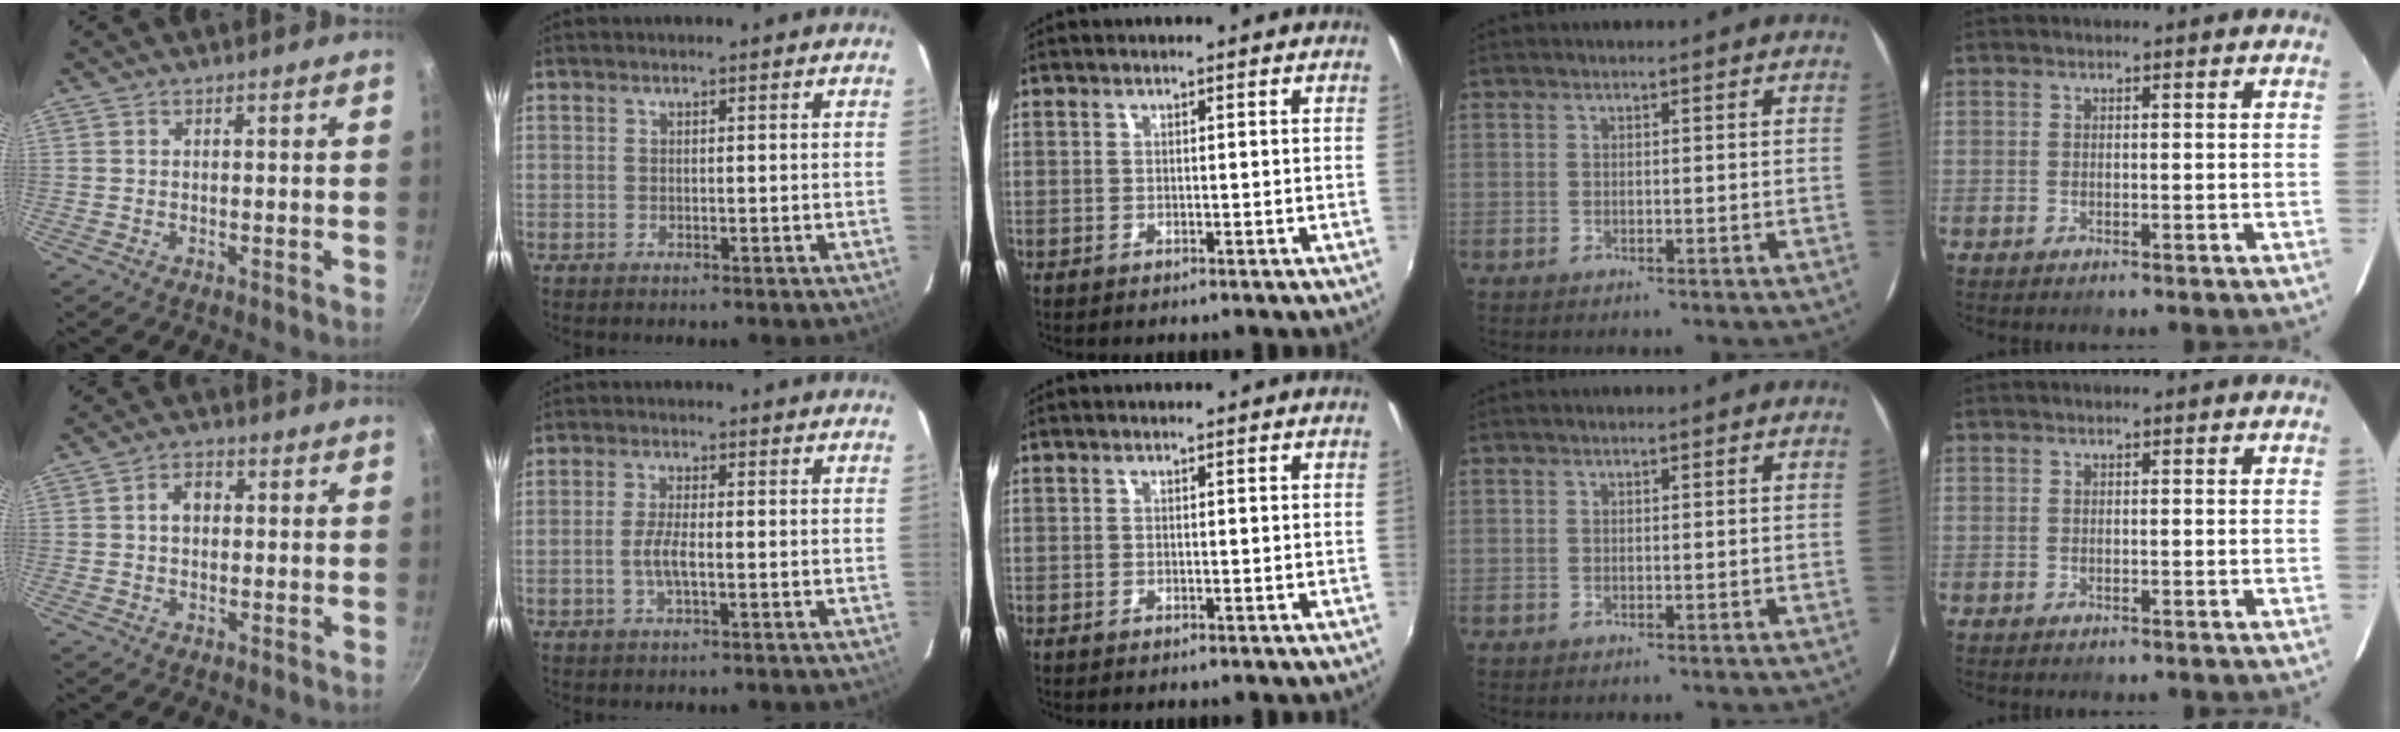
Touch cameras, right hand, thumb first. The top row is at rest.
{"thumb": {"total": 4.0, "force": [0.4, 2.9, 2.7], "torque": [-0.025, 0.011, 0.002]}, "index": {"total": 3.9, "force": [-1.1, 0.8, 3.7], "torque": [-0.075, -0.002, -0.021]}}